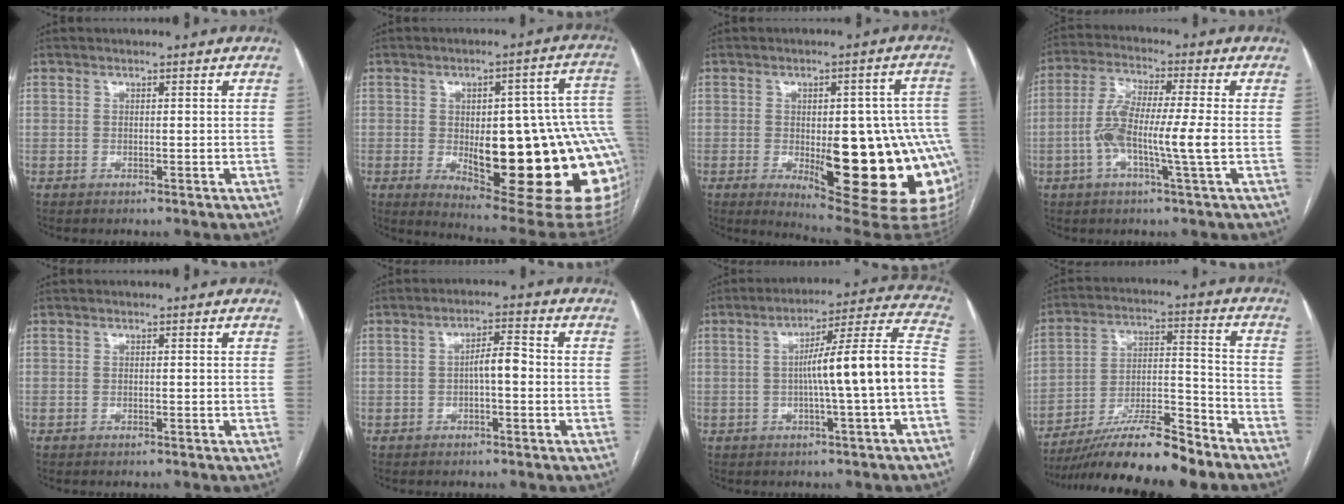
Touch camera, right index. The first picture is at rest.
{"total": 26.8, "force": [-4.3, 7.4, 25.4], "torque": [-0.243, 0.014, -0.037]}
{"total": 21.7, "force": [-4.5, 6.1, 20.4], "torque": [-0.170, 0.010, -0.034]}
{"total": 9.8, "force": [-1.8, 0.2, 9.7], "torque": [-0.194, 0.005, -0.043]}
{"total": 0.0}
{"total": 3.7, "force": [-0.6, 1.0, 3.5], "torque": [-0.056, 0.013, -0.007]}
{"total": 13.6, "force": [-2.1, -1.0, 13.4], "torque": [-0.188, 0.030, -0.033]}
{"total": 16.2, "force": [-13.3, 1.5, 9.1], "torque": [-0.164, 0.000, -0.230]}